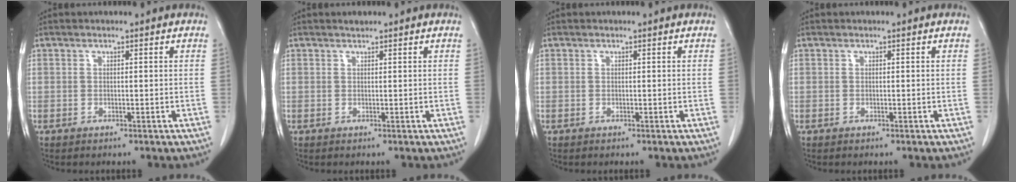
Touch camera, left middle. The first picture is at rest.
{"total": 0.6, "force": [0.6, 0.0, 0.2], "torque": [-0.013, 0.000, 0.013]}
{"total": 0.0}
{"total": 0.0}